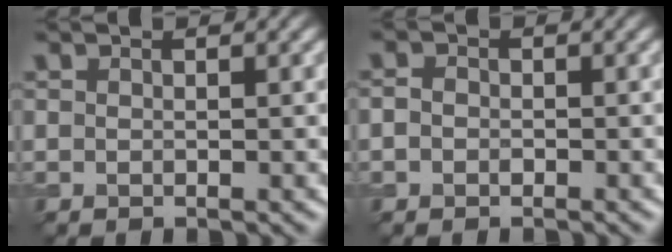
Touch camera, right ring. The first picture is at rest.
{"total": 1.1, "force": [-0.5, 0.8, 0.5], "torque": [-0.004, 0.007, -0.011]}